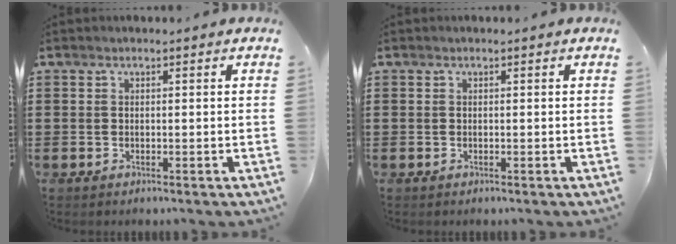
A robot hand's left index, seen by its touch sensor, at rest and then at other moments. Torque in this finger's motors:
{"motor_torque": [0.08, 0.08, 0.00, 0.00]}